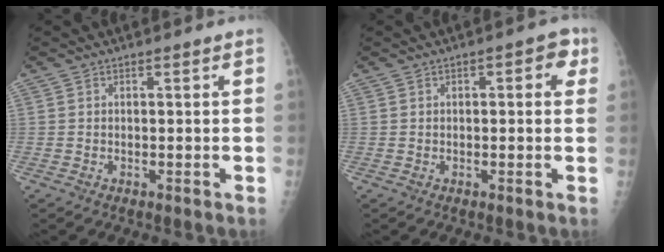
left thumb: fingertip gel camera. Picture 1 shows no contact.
{"total": 3.6, "force": [1.1, 1.7, 2.9], "torque": [-0.015, 0.004, 0.005]}